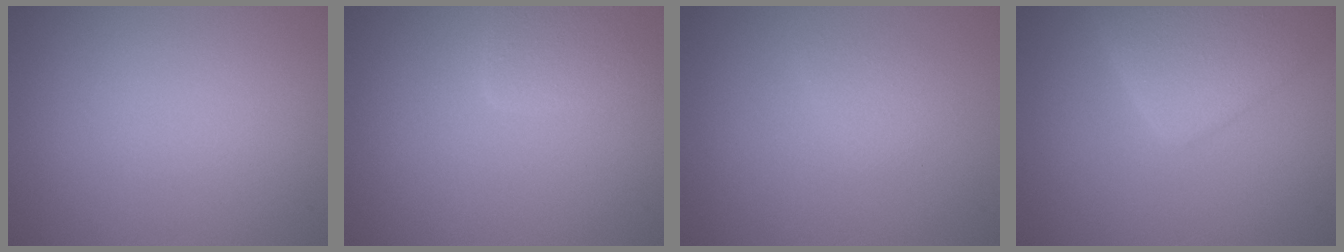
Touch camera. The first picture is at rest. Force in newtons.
{"total": 2.3, "press": 2.3, "slide": 0.1}
{"total": 1.1, "press": 1.1, "slide": 0.0}
{"total": 5.2, "press": 5.2, "slide": 0.3}